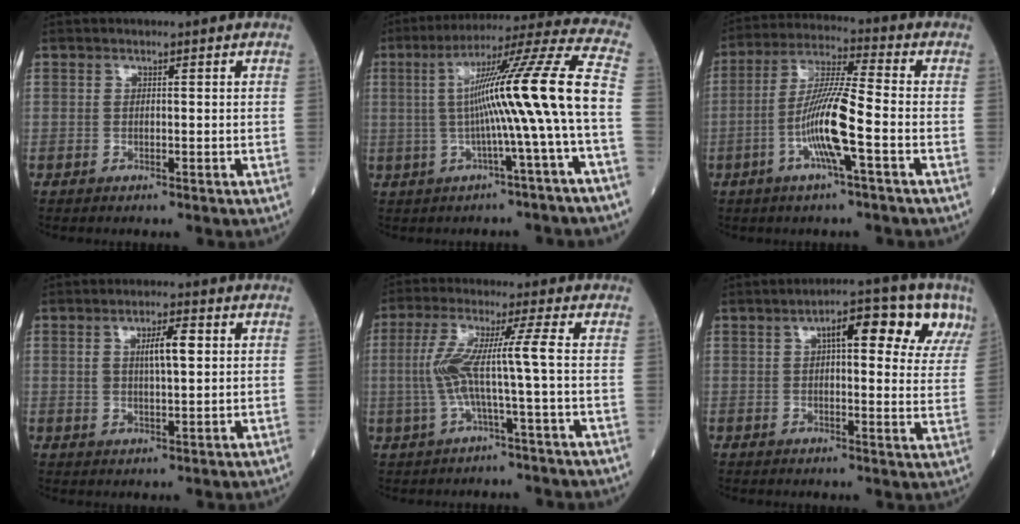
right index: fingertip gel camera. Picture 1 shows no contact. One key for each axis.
{"total": 15.9, "fx": -1.0, "fy": -2.2, "fz": 15.7, "tx": -0.248, "ty": 0.023, "tz": -0.022}
{"total": 10.2, "fx": -3.2, "fy": 0.1, "fz": 9.7, "tx": -0.192, "ty": 0.001, "tz": -0.061}
{"total": 5.0, "fx": 1.4, "fy": 1.1, "fz": 4.6, "tx": -0.082, "ty": 0.008, "tz": 0.028}
{"total": 7.3, "fx": -0.8, "fy": -1.2, "fz": 7.1, "tx": -0.154, "ty": 0.020, "tz": -0.009}
{"total": 12.5, "fx": 5.9, "fy": 3.8, "fz": 10.3, "tx": -0.128, "ty": 0.023, "tz": 0.065}